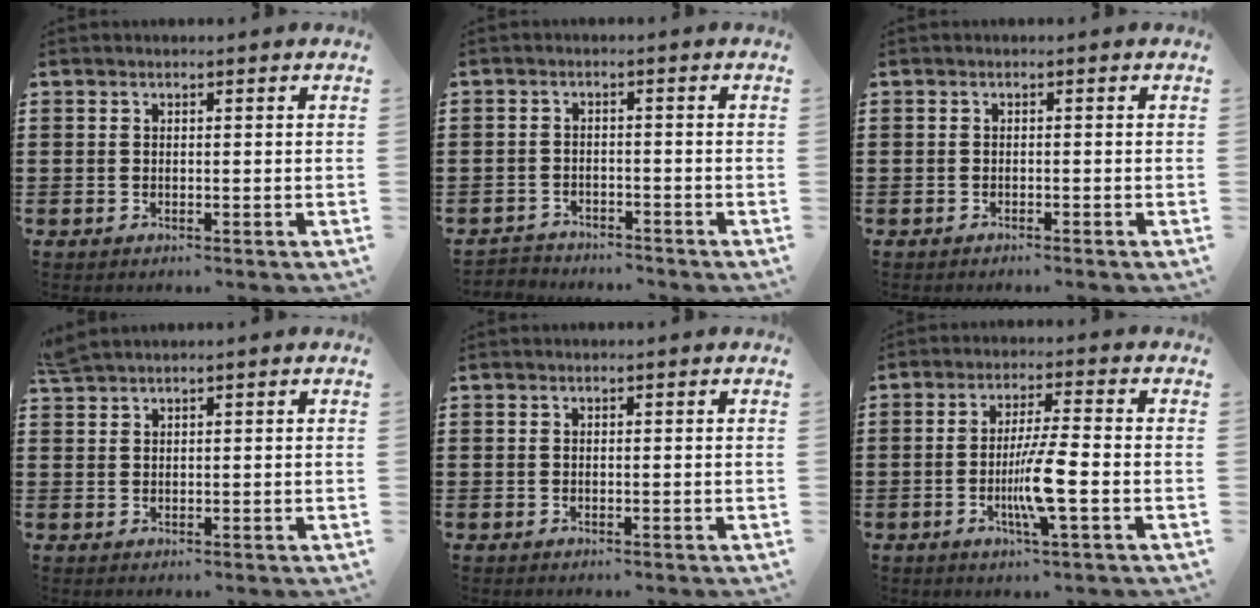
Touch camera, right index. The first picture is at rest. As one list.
[{"total": 2.5, "force": [-2.4, 0.5, -0.3], "torque": [-0.003, 0.001, -0.055]}, {"total": 0.7, "force": [-0.7, -0.1, 0.1], "torque": [-0.005, -0.003, -0.013]}, {"total": 1.7, "force": [1.6, -0.1, 0.4], "torque": [-0.012, -0.001, 0.032]}, {"total": 0.0}, {"total": 7.4, "force": [-2.0, 0.4, 7.1], "torque": [-0.139, -0.016, -0.041]}]